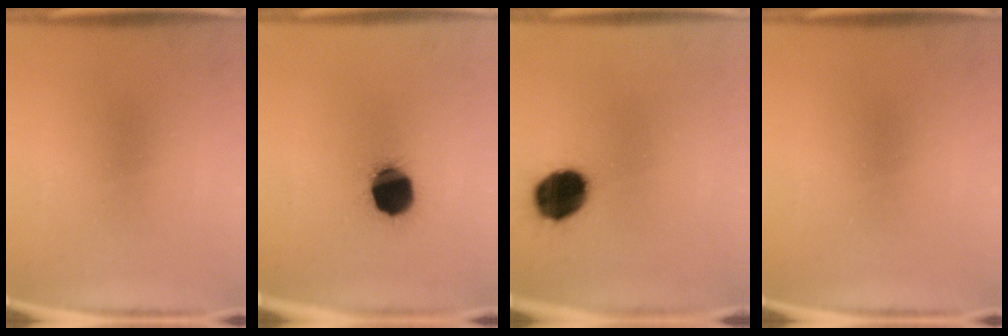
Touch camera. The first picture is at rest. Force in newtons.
{"total": 13.7}
{"total": 13.0}
{"total": 0.0}